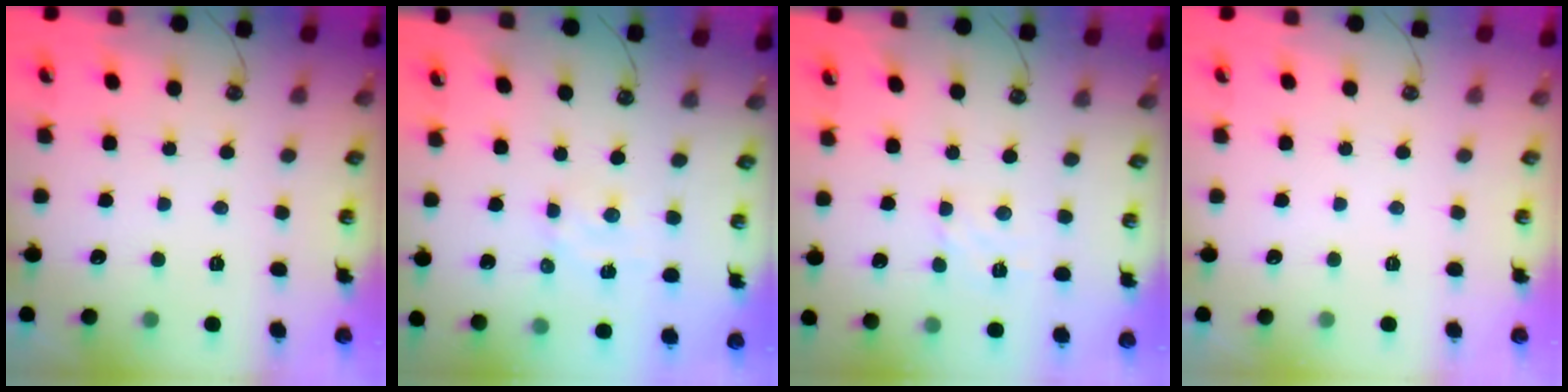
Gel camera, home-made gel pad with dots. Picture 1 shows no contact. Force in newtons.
{"total": 2.6, "press": 2.6, "slide": 0.6}
{"total": 3.6, "press": 3.6, "slide": 0.4}
{"total": 0.0}